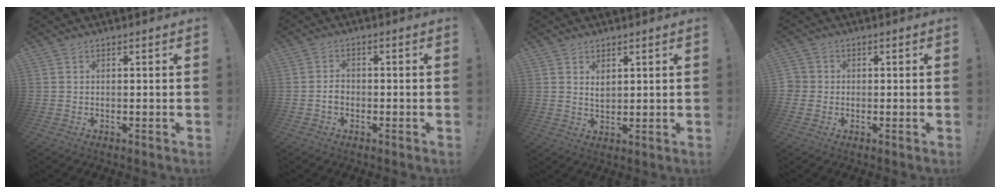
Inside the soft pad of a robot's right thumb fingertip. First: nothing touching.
{"total": 2.5, "force": [-1.1, 1.8, 1.4], "torque": [-0.018, 0.006, -0.020]}
{"total": 3.0, "force": [1.8, 2.0, 1.4], "torque": [-0.012, -0.011, 0.030]}
{"total": 1.9, "force": [-0.1, 1.9, 0.3], "torque": [0.001, 0.000, -0.003]}